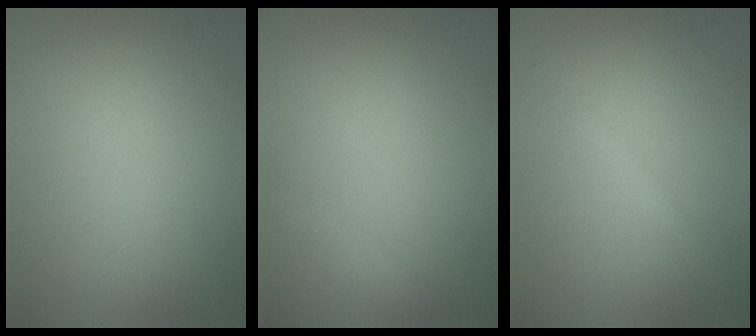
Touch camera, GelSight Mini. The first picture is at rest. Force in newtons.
{"total": 1.6, "press": 1.6, "slide": 0.0}
{"total": 0.7, "press": 0.7, "slide": 0.1}